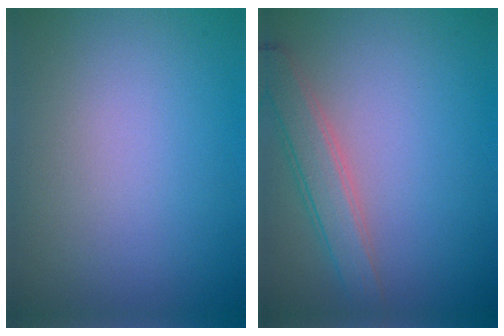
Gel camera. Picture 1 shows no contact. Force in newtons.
{"total": 2.9, "press": 2.9, "slide": 0.1}